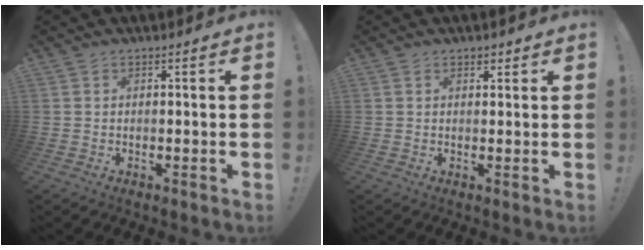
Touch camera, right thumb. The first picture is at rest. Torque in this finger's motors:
{"motor_torque": [0.01, 0.09, 0.14, -0.05, -0.02]}